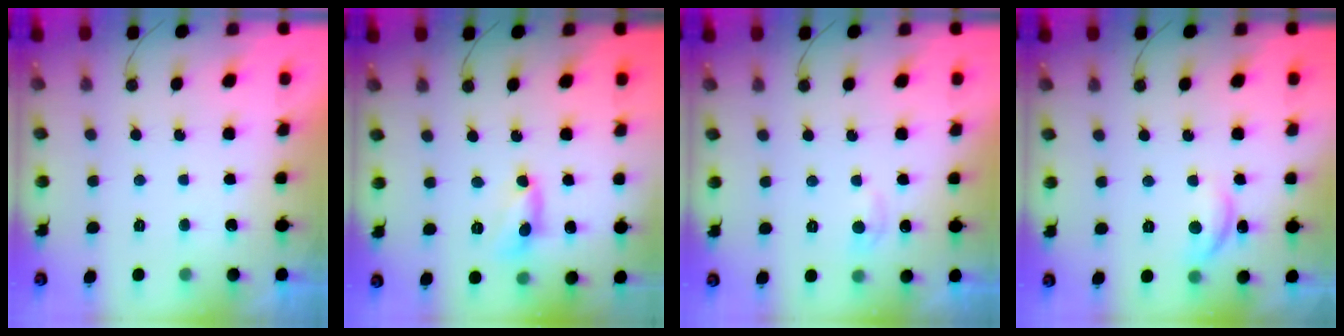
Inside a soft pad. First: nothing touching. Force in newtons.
{"total": 4.2, "press": 4.2, "slide": 0.3}
{"total": 5.8, "press": 5.8, "slide": 0.7}
{"total": 9.2, "press": 9.2, "slide": 0.7}